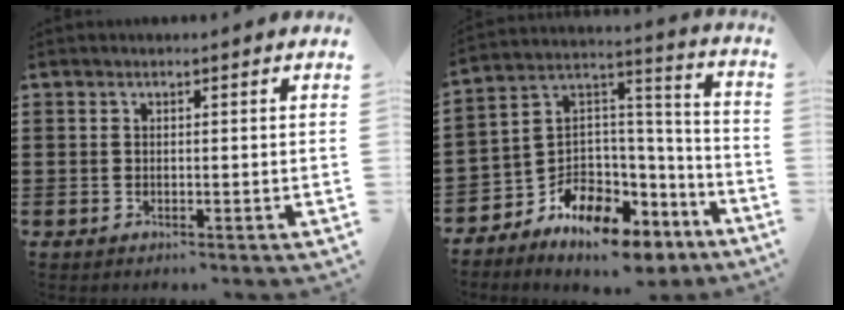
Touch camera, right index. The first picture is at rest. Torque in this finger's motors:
{"motor_torque": [0.15, 0.03, 0.20, -0.02]}